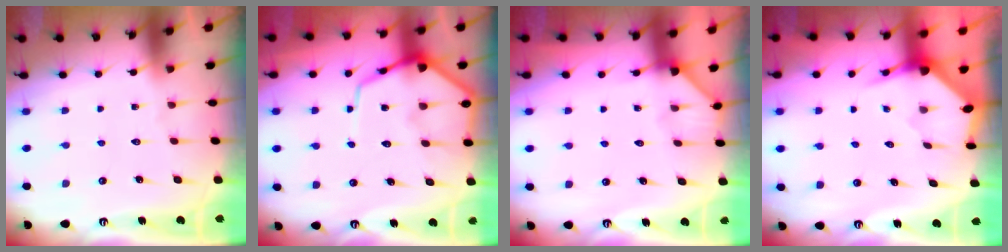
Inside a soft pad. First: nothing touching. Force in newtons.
{"total": 9.7, "press": 9.7, "slide": 1.0}
{"total": 2.0, "press": 2.0, "slide": 0.1}
{"total": 3.5, "press": 3.5, "slide": 0.3}